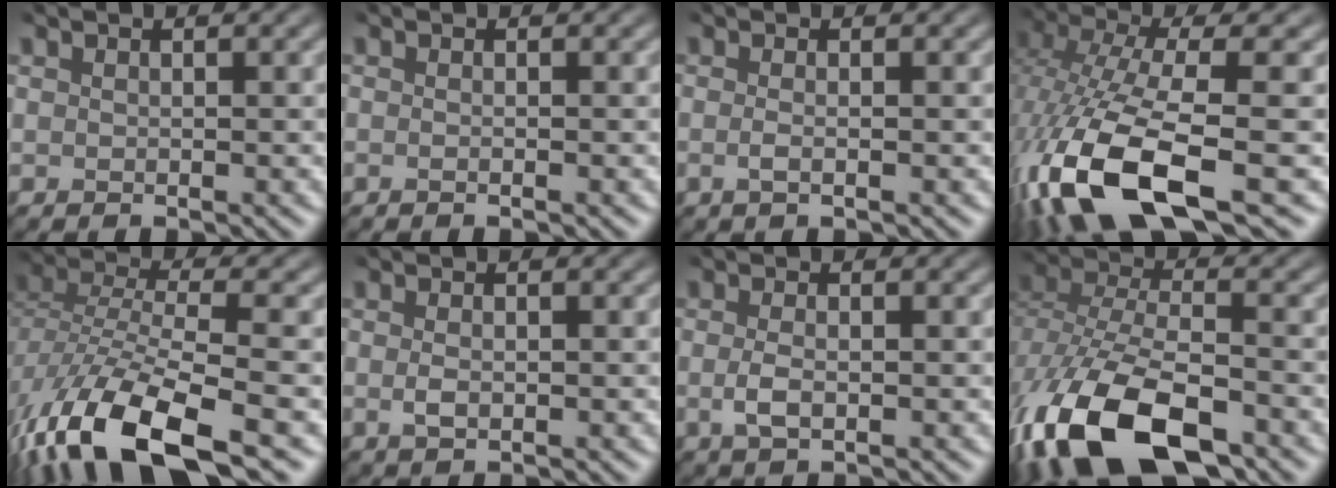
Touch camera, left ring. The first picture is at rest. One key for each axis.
{"total": 1.1, "fx": 0.0, "fy": 0.5, "fz": 1.0, "tx": -0.007, "ty": -0.002, "tz": -0.017}
{"total": 1.6, "fx": -0.4, "fy": 0.4, "fz": 1.5, "tx": -0.026, "ty": -0.001, "tz": -0.015}
{"total": 13.8, "fx": -6.6, "fy": 4.2, "fz": 11.4, "tx": -0.258, "ty": -0.021, "tz": -0.101}
{"total": 11.4, "fx": -7.3, "fy": 3.7, "fz": 7.9, "tx": -0.169, "ty": -0.016, "tz": -0.129}
{"total": 1.2, "fx": -0.4, "fy": 0.2, "fz": 1.1, "tx": -0.025, "ty": -0.003, "tz": 0.002}
{"total": 1.9, "fx": -0.8, "fy": 0.4, "fz": 1.6, "tx": -0.037, "ty": 0.000, "tz": -0.007}
{"total": 12.7, "fx": -7.9, "fy": 5.6, "fz": 8.2, "tx": -0.197, "ty": -0.032, "tz": -0.137}